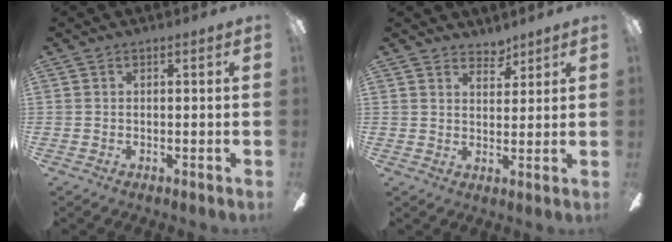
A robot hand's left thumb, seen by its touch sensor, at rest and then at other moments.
{"total": 3.9, "force": [3.6, 1.5, 0.5], "torque": [0.003, -0.027, 0.065]}